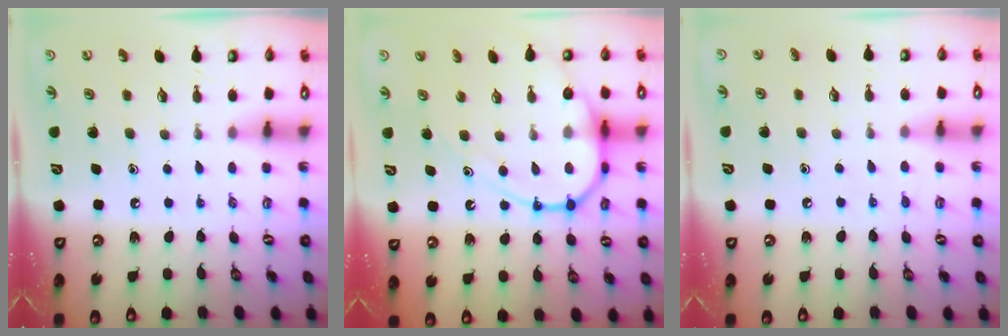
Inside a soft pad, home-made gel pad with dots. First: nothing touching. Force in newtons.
{"total": 13.3, "press": 13.3, "slide": 1.2}
{"total": 4.9, "press": 4.9, "slide": 0.5}